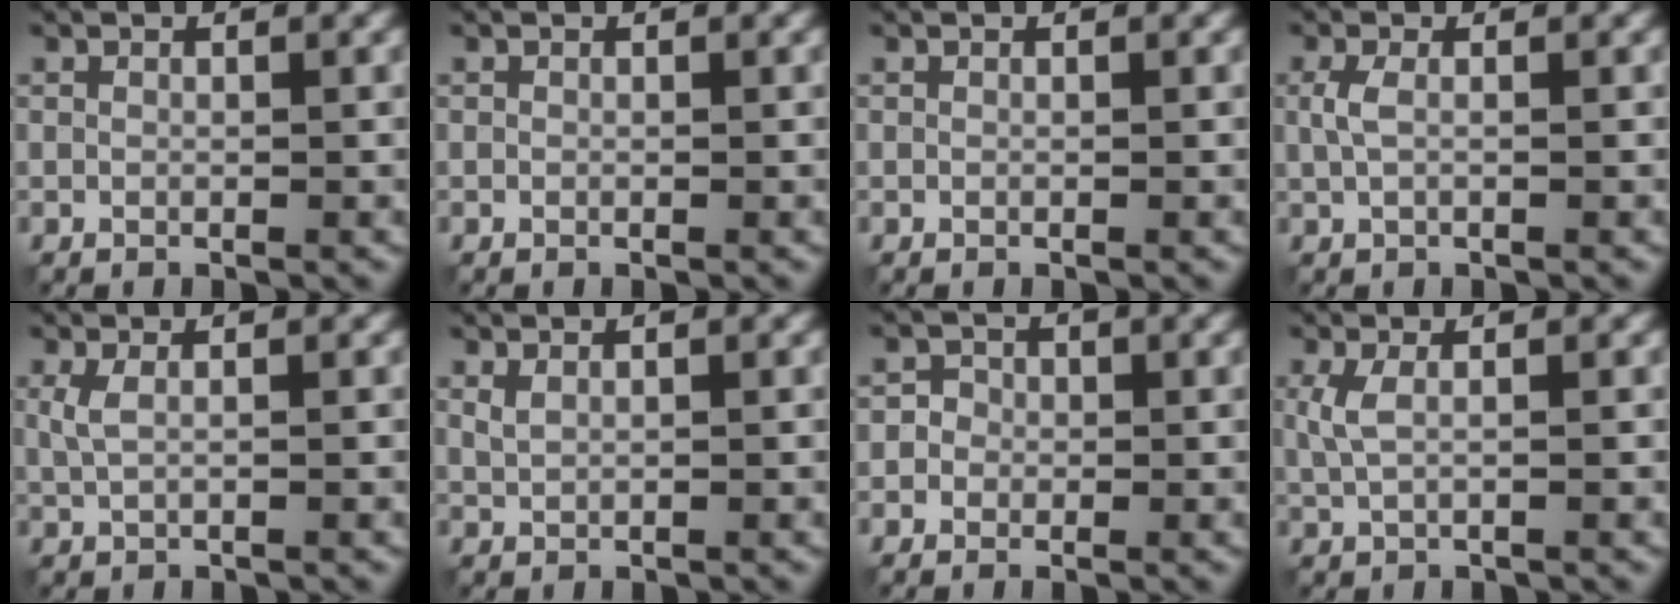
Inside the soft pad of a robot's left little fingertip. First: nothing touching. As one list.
[{"total": 0.0}, {"total": 0.0}, {"total": 1.6, "force": [0.1, 0.6, 1.4], "torque": [-0.036, 0.003, 0.002]}, {"total": 1.5, "force": [0.5, 0.5, 1.3], "torque": [-0.029, 0.003, 0.010]}, {"total": 0.8, "force": [0.6, 0.2, 0.5], "torque": [-0.016, 0.001, 0.015]}, {"total": 1.9, "force": [-0.2, 1.9, 0.4], "torque": [0.011, 0.005, -0.018]}, {"total": 1.8, "force": [0.4, 0.5, 1.7], "torque": [-0.040, 0.004, 0.010]}]